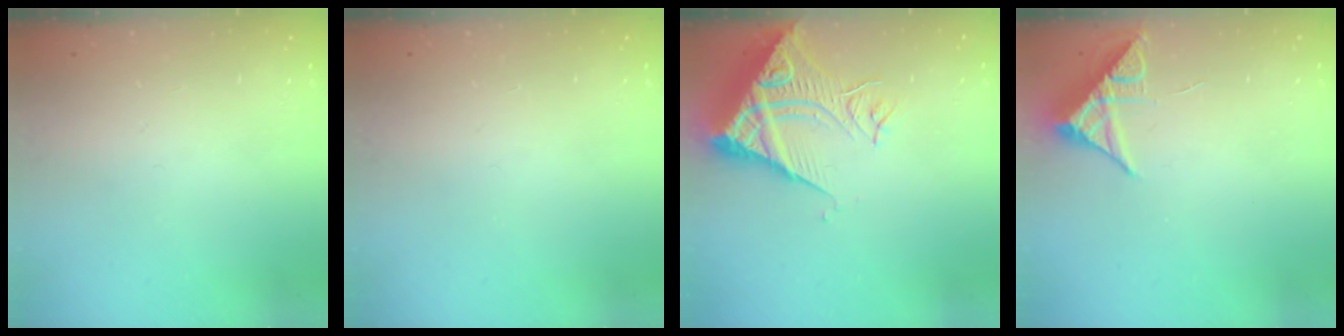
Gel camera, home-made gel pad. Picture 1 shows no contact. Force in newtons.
{"total": 0.0}
{"total": 11.1, "press": 11.0, "slide": 1.3}
{"total": 7.7, "press": 7.7, "slide": 0.4}